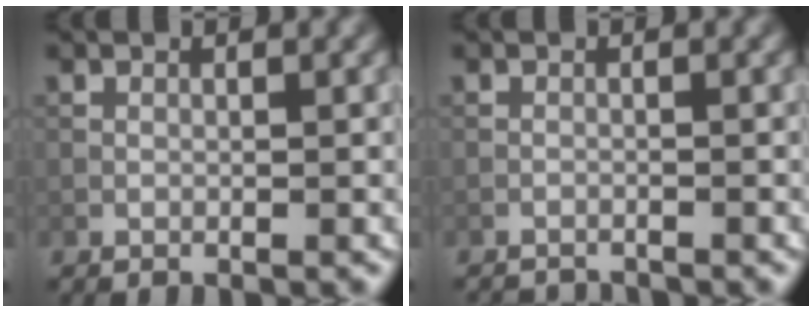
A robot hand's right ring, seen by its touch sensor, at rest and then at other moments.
{"total": 2.6, "force": [-2.6, 0.3, 0.3], "torque": [-0.013, -0.006, -0.042]}